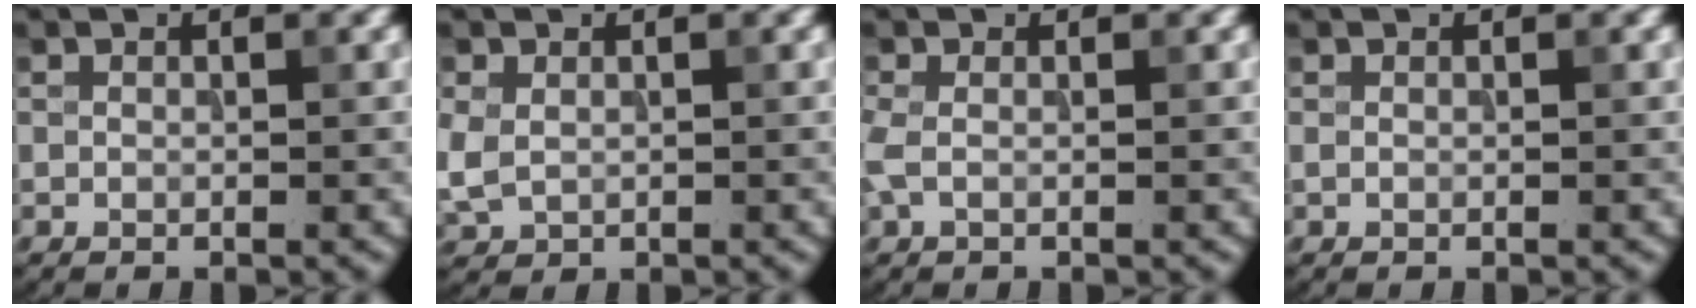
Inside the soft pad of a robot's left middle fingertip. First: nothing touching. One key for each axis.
{"total": 2.6, "fx": -0.1, "fy": 2.0, "fz": 1.6, "tx": -0.048, "ty": -0.005, "tz": 0.002}
{"total": 1.7, "fx": -0.2, "fy": 1.0, "fz": 1.4, "tx": -0.041, "ty": -0.001, "tz": -0.009}
{"total": 0.0}